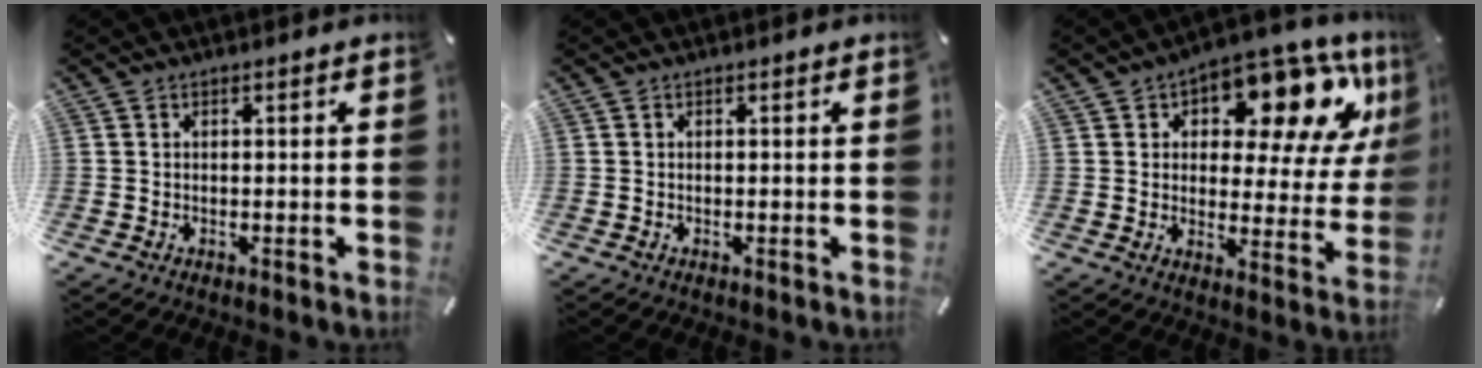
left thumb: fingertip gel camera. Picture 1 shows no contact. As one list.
[{"total": 0.0}, {"total": 17.8, "force": [10.8, 8.4, 11.3], "torque": [-0.145, -0.078, 0.177]}]